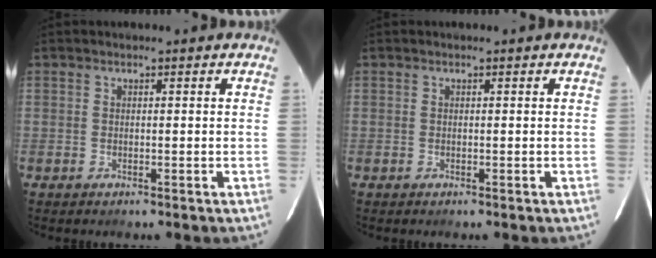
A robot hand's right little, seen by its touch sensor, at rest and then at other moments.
{"total": 0.0}